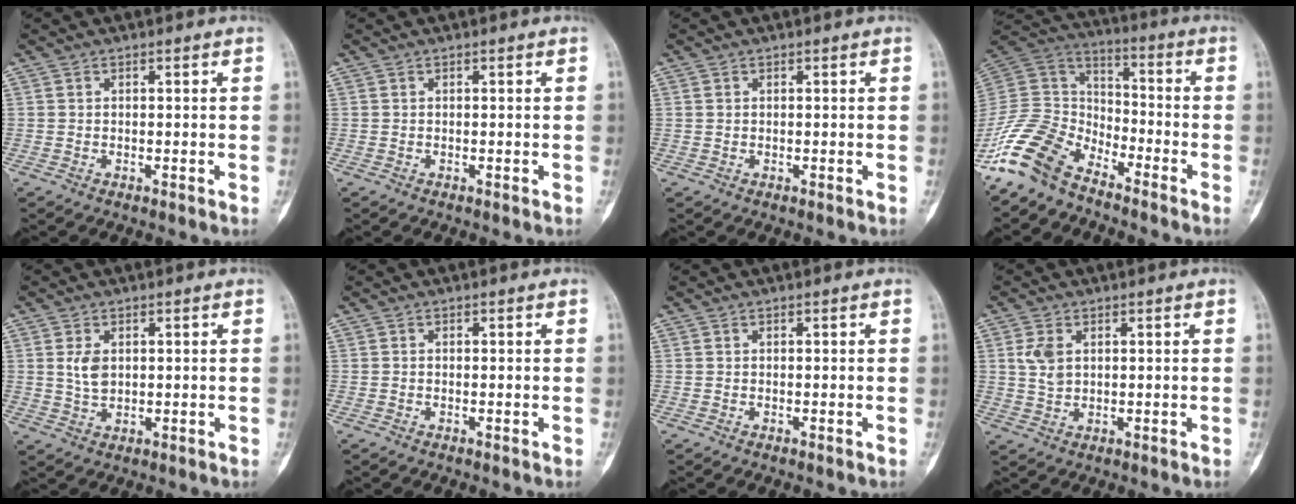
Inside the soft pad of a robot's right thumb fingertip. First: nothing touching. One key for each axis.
{"total": 0.0}
{"total": 0.6, "fx": 0.4, "fy": 0.4, "fz": 0.2, "tx": 0.003, "ty": 0.000, "tz": 0.006}
{"total": 14.4, "fx": -10.9, "fy": 7.0, "fz": 6.3, "tx": -0.116, "ty": 0.079, "tz": -0.224}
{"total": 3.7, "fx": 0.9, "fy": 2.3, "fz": 2.8, "tx": -0.045, "ty": -0.006, "tz": 0.021}
{"total": 0.0}
{"total": 0.0}
{"total": 4.1, "fx": 1.3, "fy": 2.6, "fz": 2.9, "tx": -0.058, "ty": -0.003, "tz": 0.032}